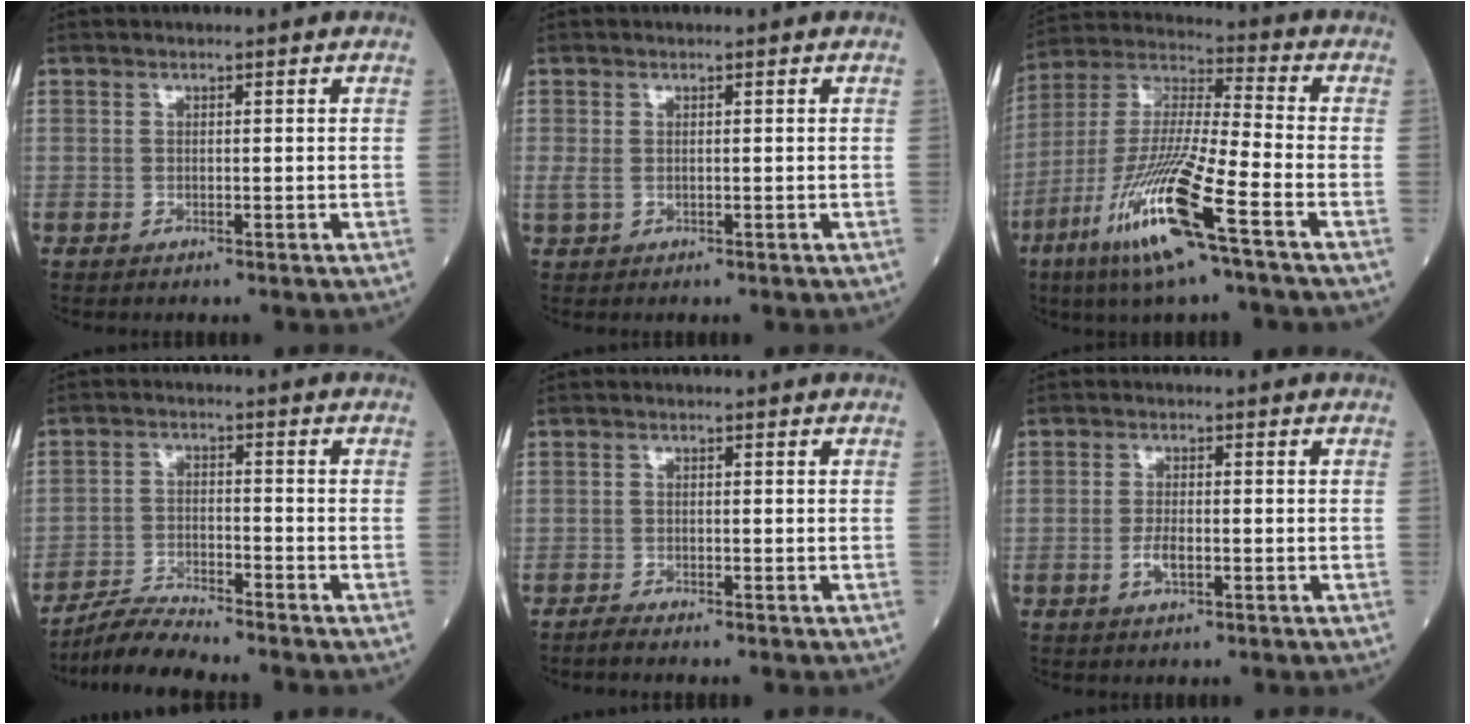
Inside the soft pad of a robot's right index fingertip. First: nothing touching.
{"total": 1.3, "force": [-0.2, 0.8, 1.0], "torque": [-0.025, 0.002, -0.002]}
{"total": 16.5, "force": [-8.2, 0.5, 14.3], "torque": [-0.300, -0.031, -0.160]}
{"total": 5.5, "force": [-5.4, -0.5, 1.1], "torque": [-0.022, -0.015, -0.103]}
{"total": 1.2, "force": [-1.2, -0.1, 0.2], "torque": [-0.011, -0.002, -0.024]}
{"total": 2.5, "force": [-0.9, 0.8, 2.2], "torque": [-0.045, 0.001, -0.016]}